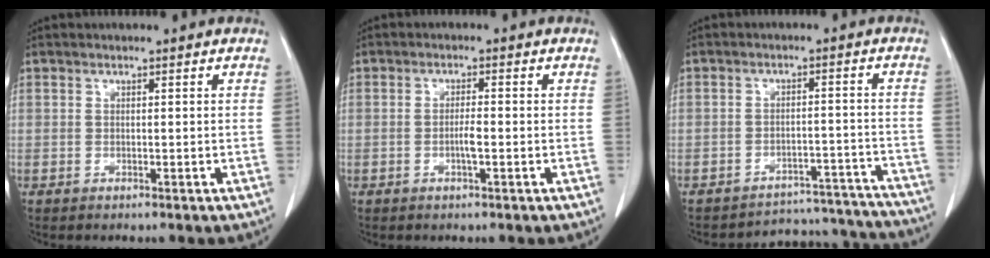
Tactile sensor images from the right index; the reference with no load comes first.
{"total": 2.3, "force": [-0.6, 0.2, 2.2], "torque": [-0.044, 0.000, -0.013]}
{"total": 14.3, "force": [-13.9, 3.3, -0.3], "torque": [0.024, 0.044, -0.164]}